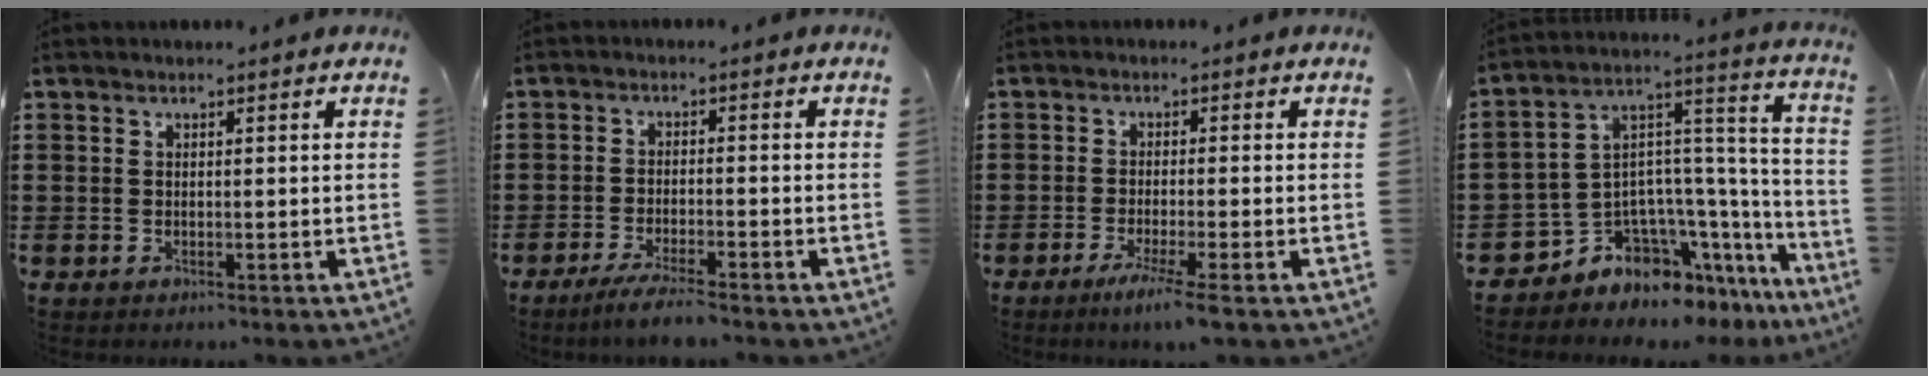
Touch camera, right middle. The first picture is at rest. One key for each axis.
{"total": 3.6, "fx": -3.2, "fy": -0.2, "fz": 1.7, "tx": -0.036, "ty": -0.008, "tz": -0.061}
{"total": 3.9, "fx": -2.5, "fy": -0.6, "fz": 2.9, "tx": -0.052, "ty": -0.016, "tz": -0.044}
{"total": 6.7, "fx": -5.7, "fy": 3.5, "fz": 0.6, "tx": -0.033, "ty": -0.013, "tz": -0.111}